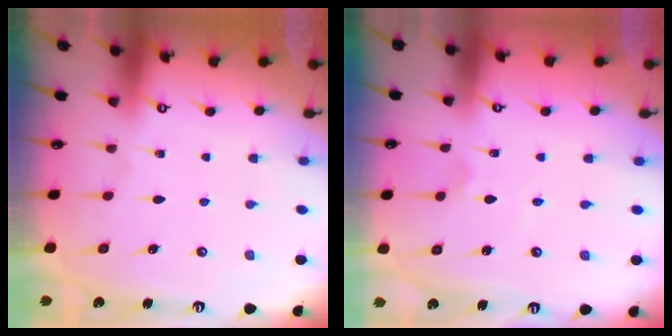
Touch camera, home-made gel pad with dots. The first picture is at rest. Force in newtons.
{"total": 2.0, "press": 2.0, "slide": 0.4}